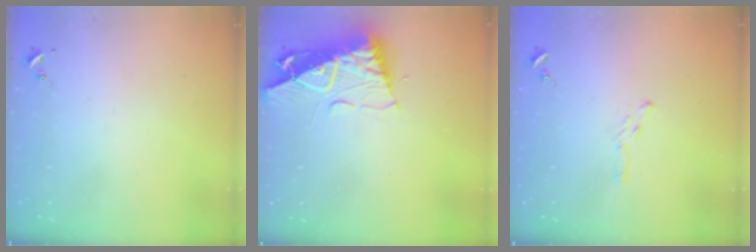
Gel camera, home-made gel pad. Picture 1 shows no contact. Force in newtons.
{"total": 12.0, "press": 11.9, "slide": 1.3}
{"total": 3.5, "press": 3.5, "slide": 0.4}